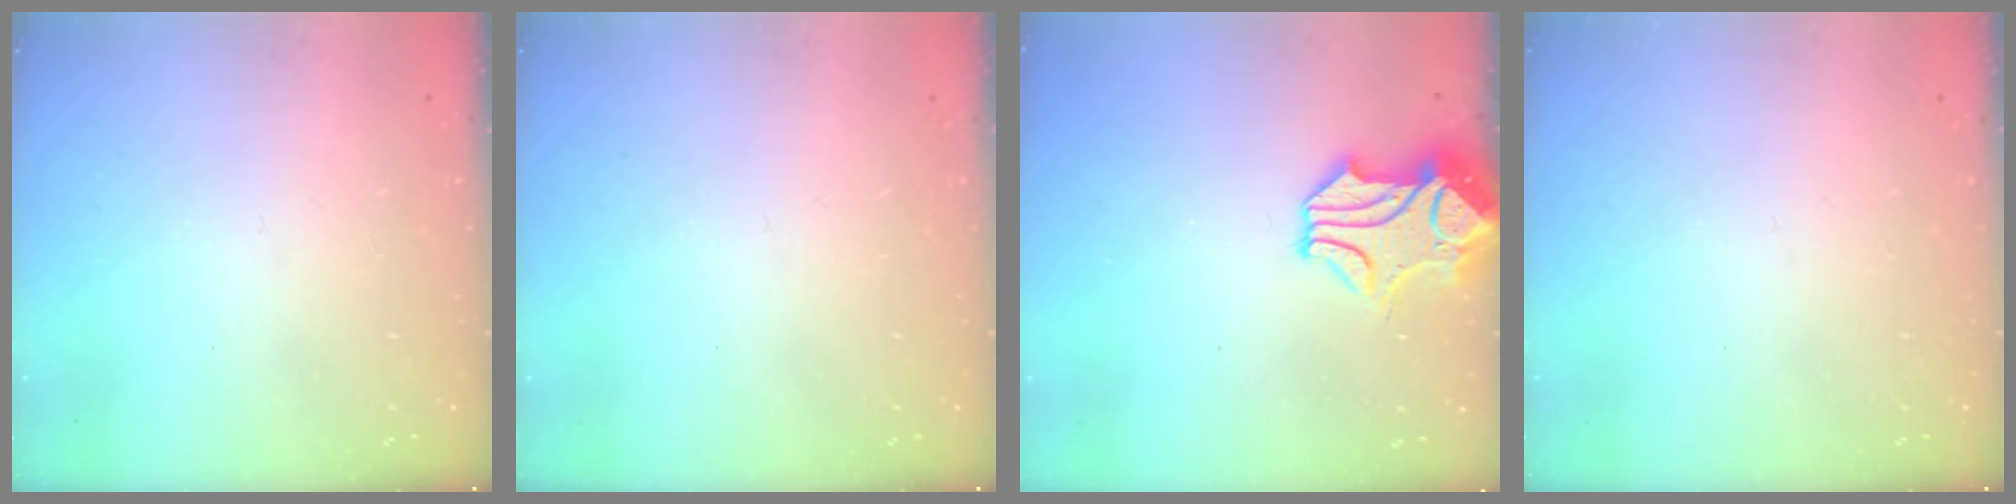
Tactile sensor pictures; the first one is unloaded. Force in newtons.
{"total": 0.0}
{"total": 2.1, "press": 1.6, "slide": 1.3}
{"total": 0.0}